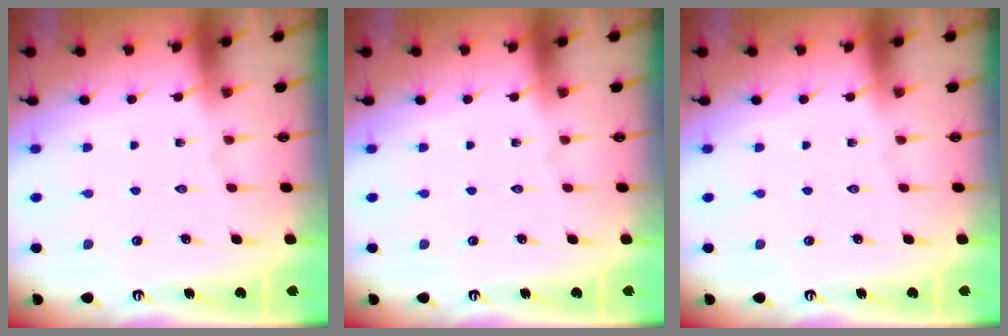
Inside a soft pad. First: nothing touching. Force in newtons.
{"total": 0.0}
{"total": 0.0}